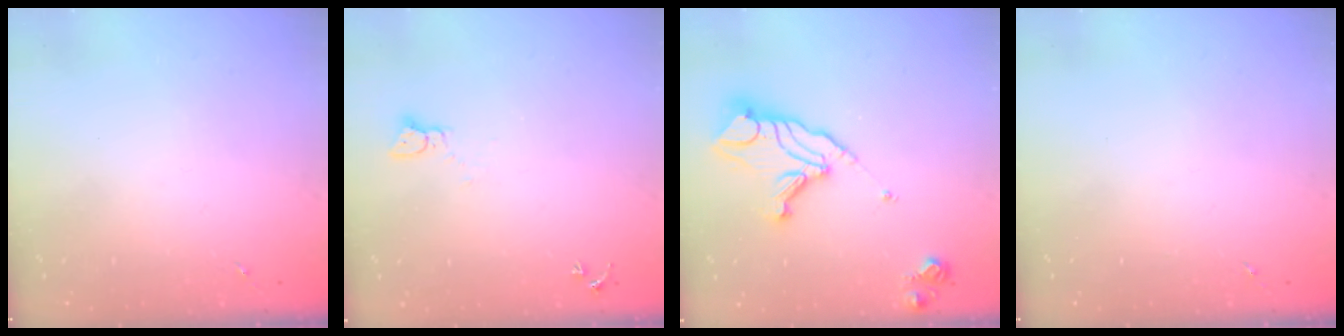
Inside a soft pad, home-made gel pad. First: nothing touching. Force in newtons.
{"total": 3.1, "press": 3.1, "slide": 0.1}
{"total": 14.9, "press": 14.8, "slide": 1.5}
{"total": 0.0}